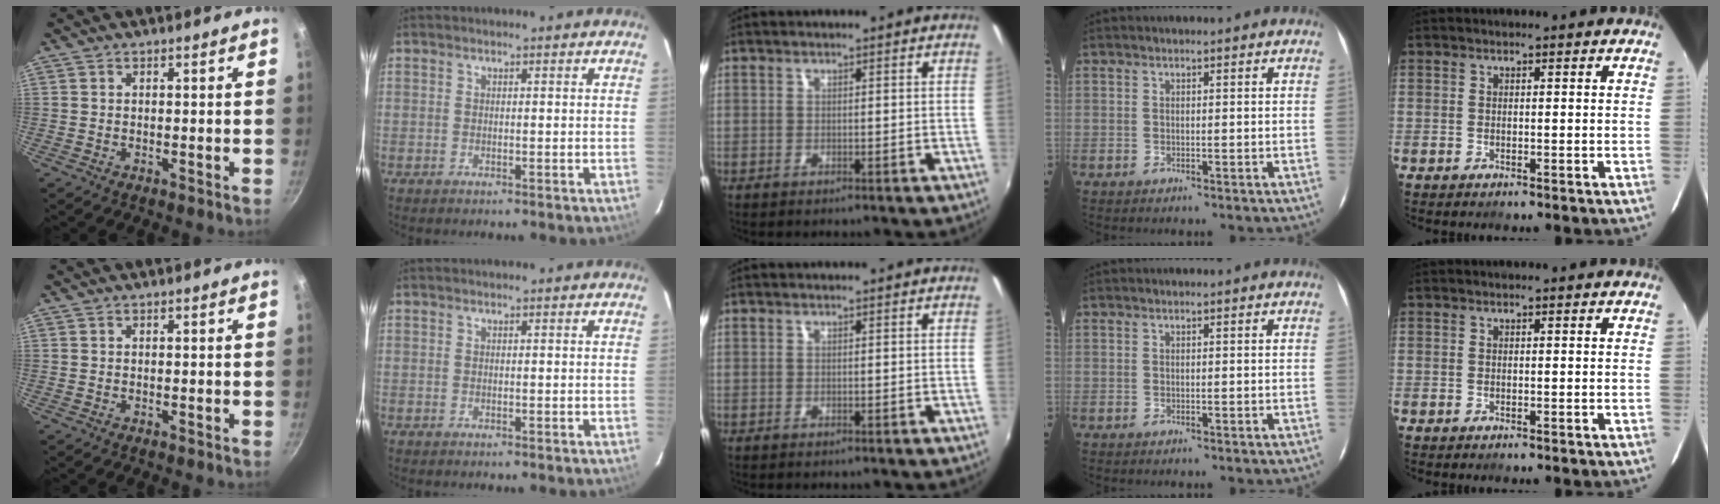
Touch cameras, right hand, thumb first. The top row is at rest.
{}